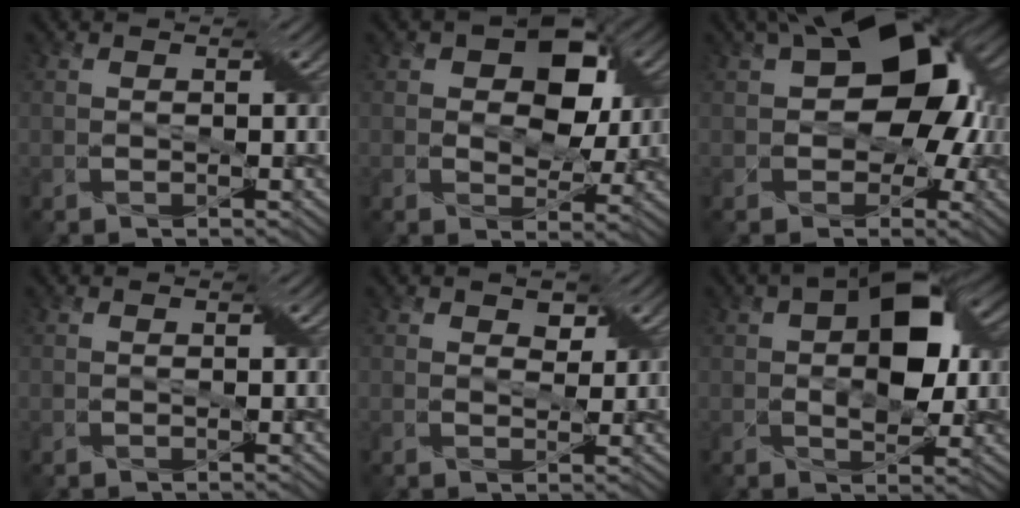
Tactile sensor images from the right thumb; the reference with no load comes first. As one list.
[{"total": 7.7, "force": [2.2, 5.0, 5.4], "torque": [-0.073, 0.003, 0.026]}, {"total": 12.8, "force": [2.2, 8.1, 9.7], "torque": [-0.136, 0.012, 0.026]}, {"total": 0.0}, {"total": 1.7, "force": [1.0, 1.1, 0.9], "torque": [-0.017, -0.002, 0.016]}, {"total": 8.9, "force": [1.3, 4.9, 7.3], "torque": [-0.120, 0.011, 0.013]}]